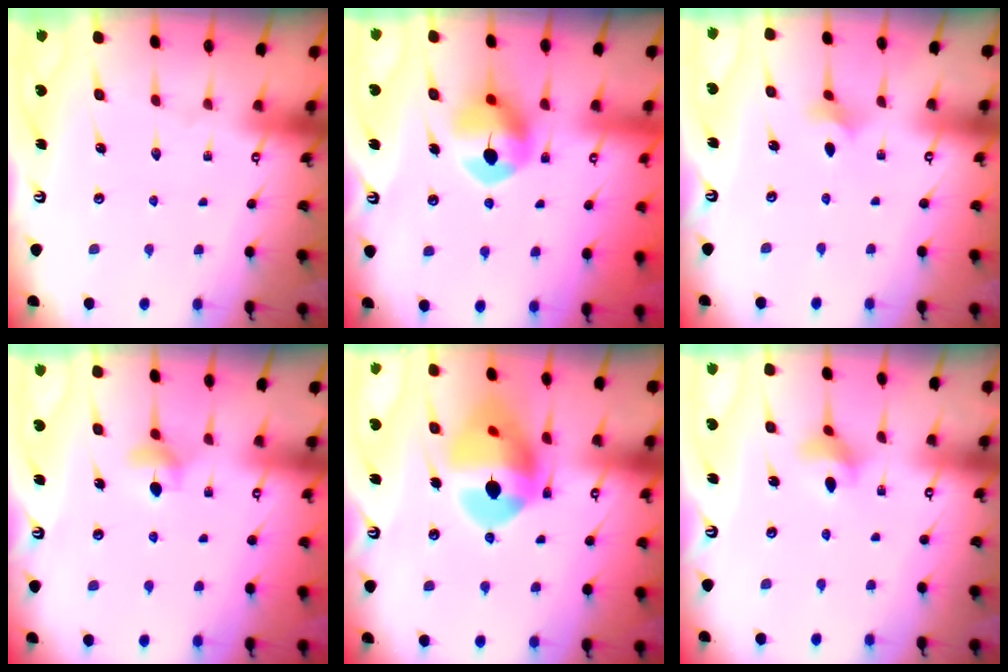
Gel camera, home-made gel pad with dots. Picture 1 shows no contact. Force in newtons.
{"total": 8.6, "press": 8.6, "slide": 0.4}
{"total": 1.8, "press": 1.7, "slide": 0.5}
{"total": 5.2, "press": 5.1, "slide": 0.8}
{"total": 14.8, "press": 13.7, "slide": 5.5}
{"total": 3.6, "press": 3.6, "slide": 0.3}